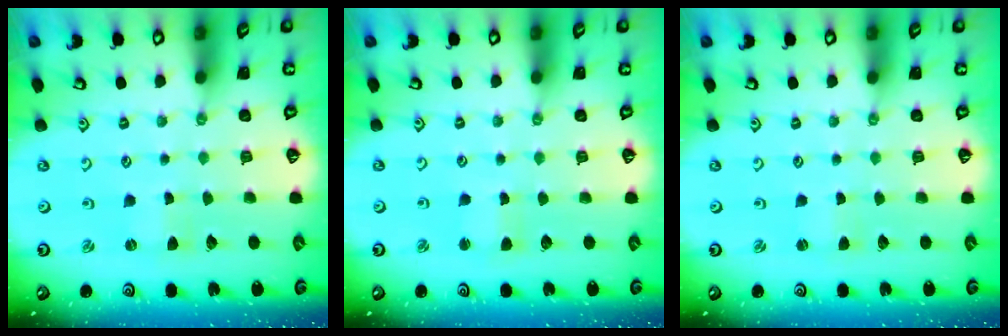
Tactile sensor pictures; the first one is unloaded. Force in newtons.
{"total": 1.7, "press": 1.6, "slide": 0.2}
{"total": 1.1, "press": 1.0, "slide": 0.2}